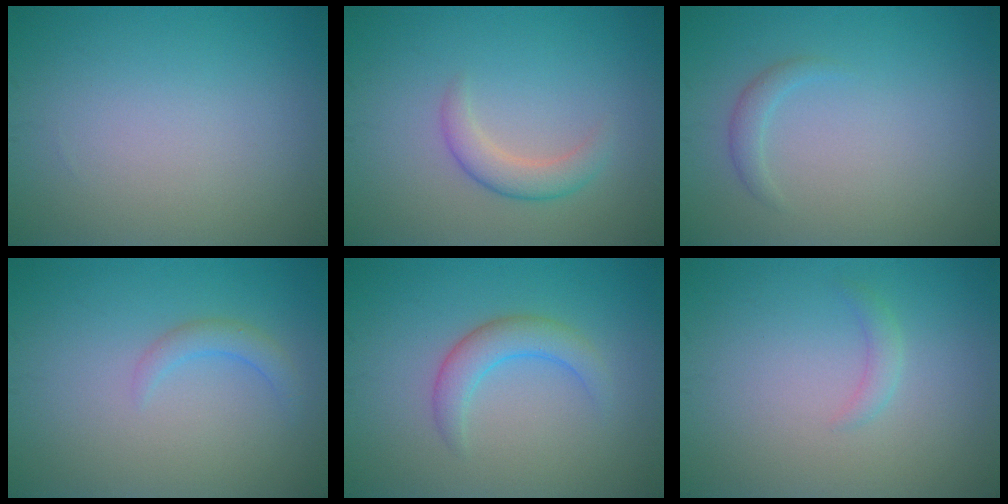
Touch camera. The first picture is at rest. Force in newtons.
{"total": 2.4, "press": 2.4, "slide": 0.2}
{"total": 1.2, "press": 1.2, "slide": 0.0}
{"total": 1.6, "press": 1.6, "slide": 0.2}
{"total": 2.8, "press": 2.8, "slide": 0.3}
{"total": 1.1, "press": 1.1, "slide": 0.1}